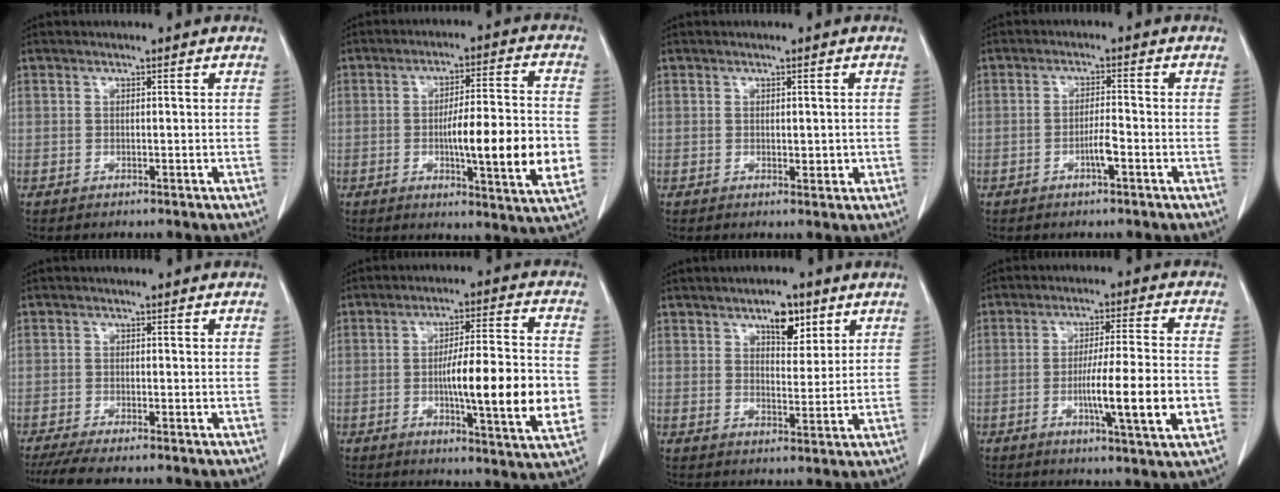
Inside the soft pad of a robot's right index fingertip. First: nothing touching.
{"total": 14.6, "force": [-2.5, 0.9, 14.4], "torque": [-0.213, -0.007, -0.039]}
{"total": 1.9, "force": [-0.1, 1.0, 1.6], "torque": [-0.021, -0.004, 0.004]}
{"total": 3.0, "force": [-1.3, 0.2, 2.7], "torque": [-0.050, 0.000, -0.025]}
{"total": 5.5, "force": [-4.5, 0.4, 3.2], "torque": [-0.048, -0.013, -0.073]}
{"total": 15.3, "force": [-2.2, 1.0, 15.1], "torque": [-0.228, -0.006, -0.036]}
{"total": 5.6, "force": [3.3, 2.5, 3.8], "torque": [-0.057, 0.001, 0.052]}
{"total": 12.3, "force": [-3.1, 0.1, 11.9], "torque": [-0.190, -0.010, -0.053]}